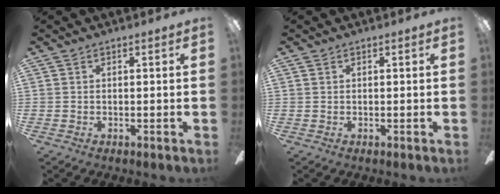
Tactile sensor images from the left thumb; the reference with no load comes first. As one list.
[{"total": 0.0}]